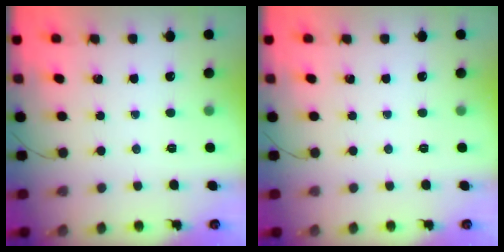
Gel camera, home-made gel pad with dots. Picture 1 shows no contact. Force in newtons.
{"total": 0.0}